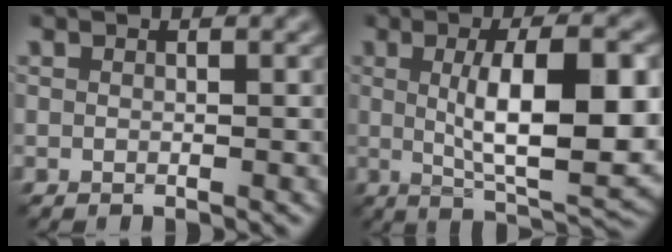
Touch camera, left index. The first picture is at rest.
{"total": 10.2, "force": [0.7, 2.9, 9.7], "torque": [-0.142, 0.002, 0.015]}